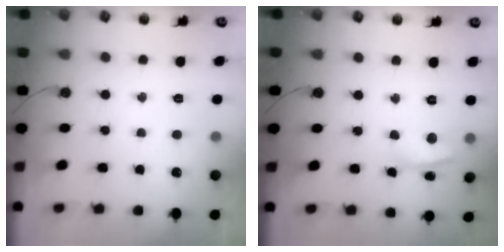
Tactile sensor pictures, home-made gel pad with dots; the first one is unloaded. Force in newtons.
{"total": 4.2, "press": 3.6, "slide": 2.1}